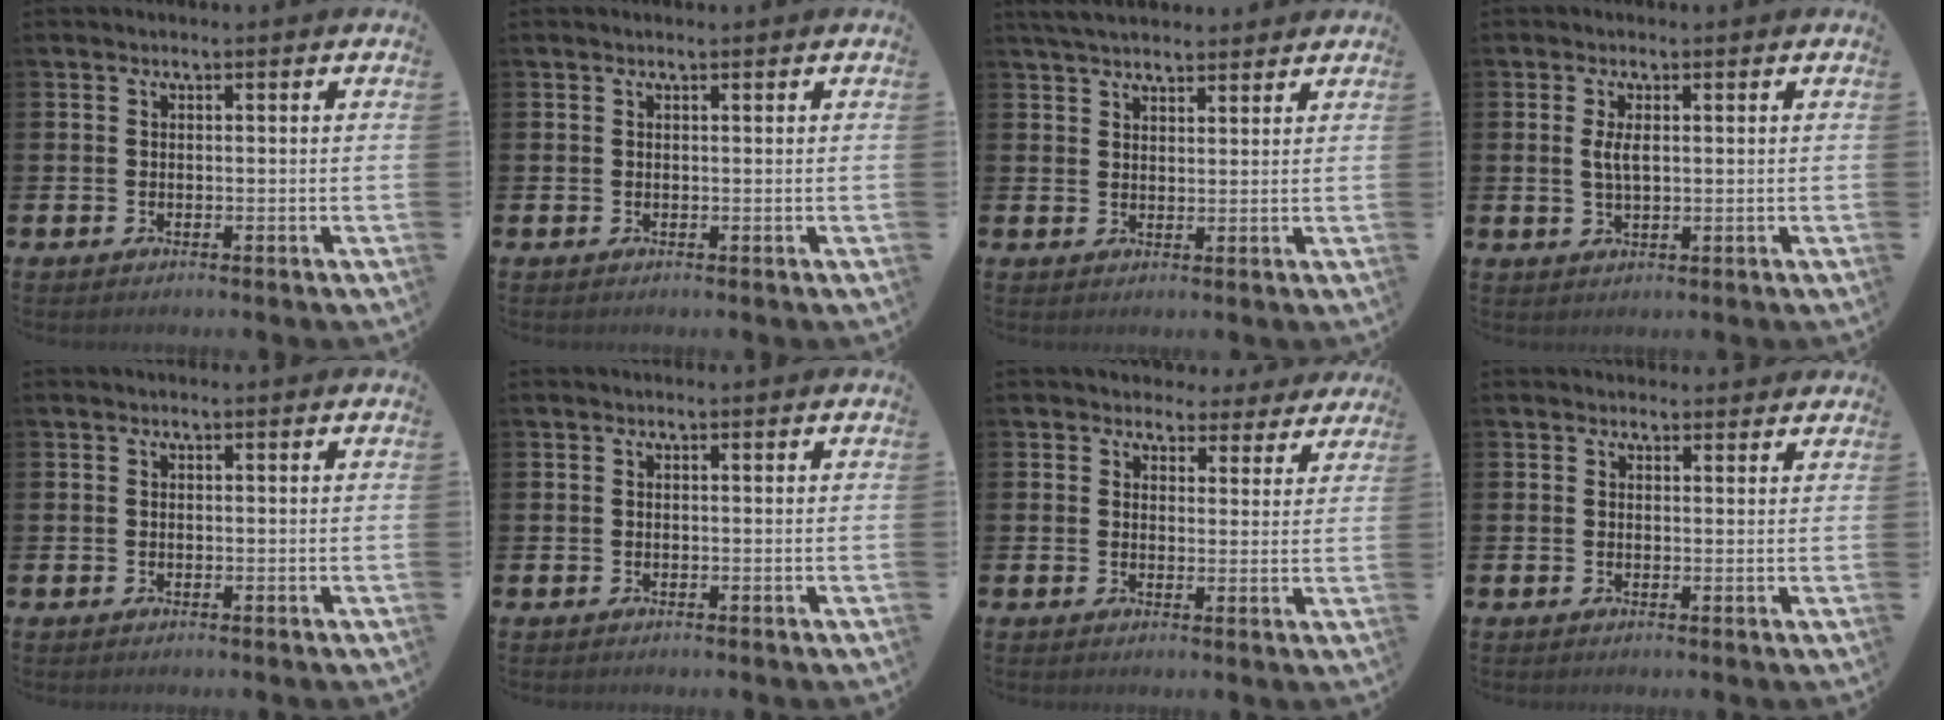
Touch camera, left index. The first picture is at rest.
{"total": 0.0}
{"total": 4.5, "force": [4.2, 1.2, 1.1], "torque": [-0.028, -0.012, 0.079]}
{"total": 2.2, "force": [0.5, 0.8, 2.0], "torque": [-0.042, 0.004, 0.007]}
{"total": 0.0}
{"total": 0.0}
{"total": 3.8, "force": [3.2, 2.0, 0.2], "torque": [0.000, -0.021, 0.052]}
{"total": 1.5, "force": [1.4, 0.5, 0.0], "torque": [0.010, -0.003, 0.024]}